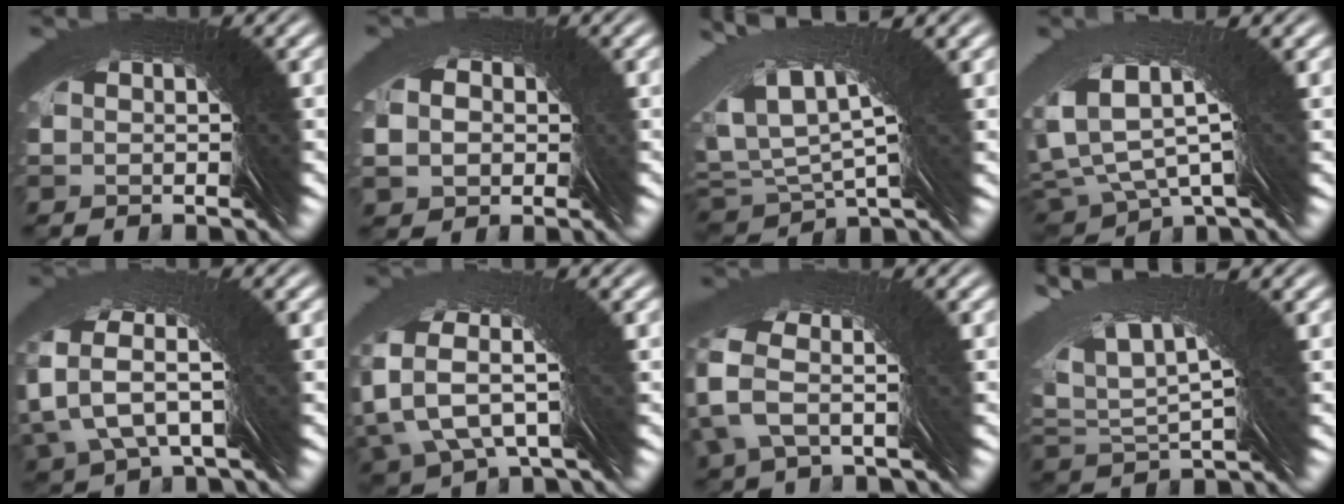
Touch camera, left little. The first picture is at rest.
{"total": 3.1, "force": [0.9, 2.8, 1.0], "torque": [-0.015, 0.013, 0.005]}
{"total": 3.3, "force": [2.6, 0.5, 1.9], "torque": [-0.059, 0.017, 0.048]}
{"total": 1.7, "force": [1.6, -0.2, 0.6], "torque": [-0.035, 0.019, 0.024]}
{"total": 5.0, "force": [3.9, -2.3, -2.2], "torque": [0.001, 0.038, 0.052]}
{"total": 4.3, "force": [4.1, -0.9, -0.9], "torque": [-0.028, 0.032, 0.056]}
{"total": 4.1, "force": [3.1, -2.4, -1.1], "torque": [0.007, 0.052, 0.035]}
{"total": 4.9, "force": [3.9, 1.0, 2.9], "torque": [-0.064, 0.038, 0.058]}